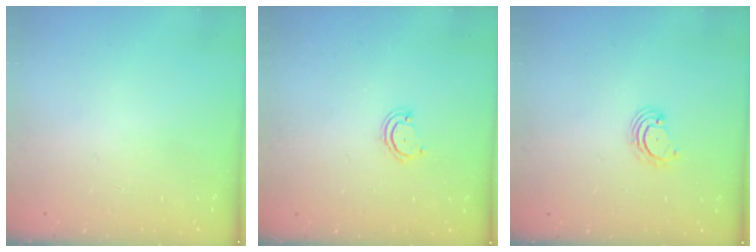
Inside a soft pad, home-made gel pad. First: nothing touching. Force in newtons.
{"total": 3.5, "press": 3.5, "slide": 0.3}
{"total": 3.8, "press": 3.8, "slide": 0.5}